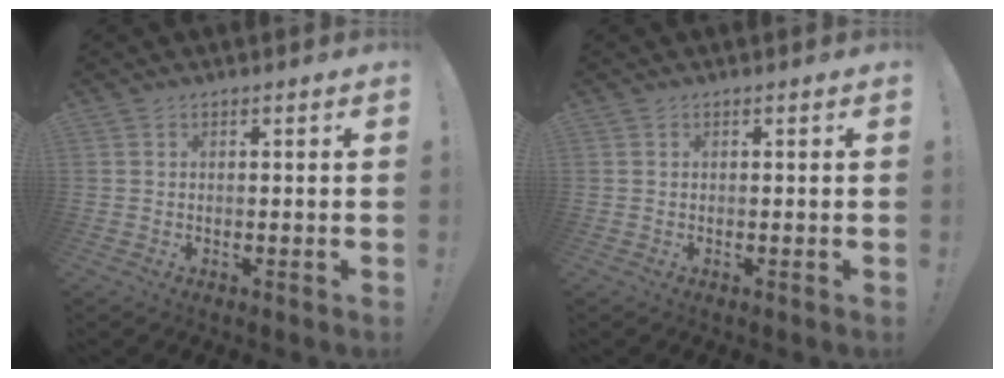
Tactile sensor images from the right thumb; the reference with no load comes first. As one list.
[{"total": 0.0}]